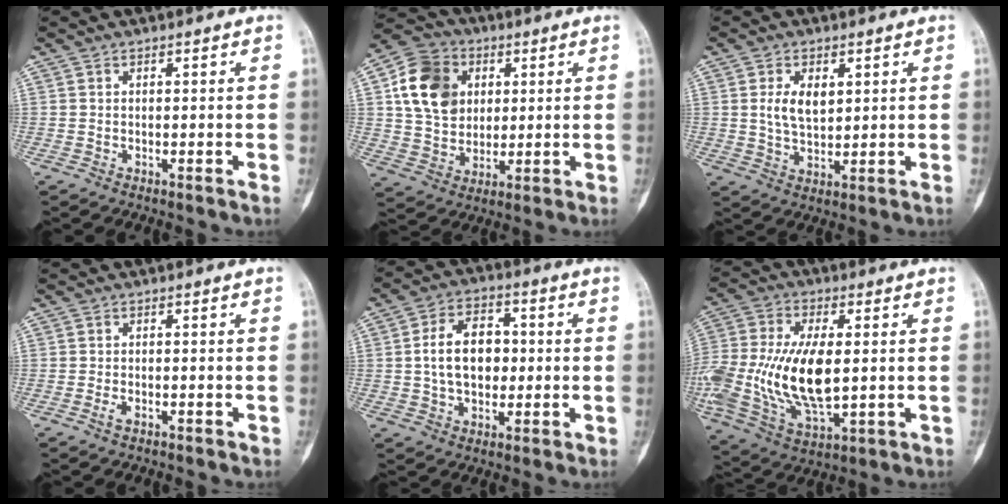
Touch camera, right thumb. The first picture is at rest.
{"total": 15.0, "force": [3.6, 12.0, 8.2], "torque": [-0.123, 0.000, 0.062]}
{"total": 6.4, "force": [1.7, 3.9, 4.9], "torque": [-0.071, -0.007, 0.035]}
{"total": 1.6, "force": [-0.9, 0.8, 1.0], "torque": [-0.021, 0.003, -0.019]}
{"total": 11.5, "force": [0.2, 7.8, 8.4], "torque": [-0.115, 0.017, 0.000]}
{"total": 23.3, "force": [-0.9, 12.3, 19.8], "torque": [-0.440, -0.016, -0.005]}